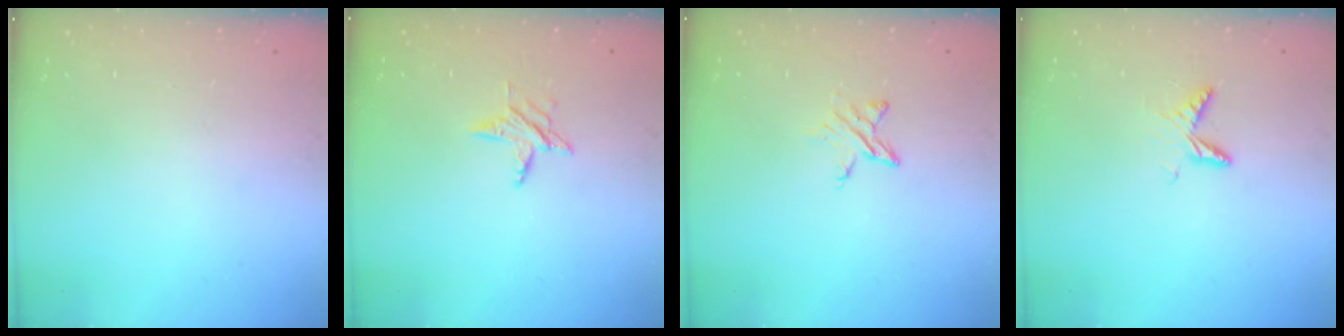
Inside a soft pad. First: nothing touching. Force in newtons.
{"total": 5.0, "press": 5.0, "slide": 0.6}
{"total": 4.7, "press": 4.7, "slide": 0.5}
{"total": 6.2, "press": 6.2, "slide": 0.6}